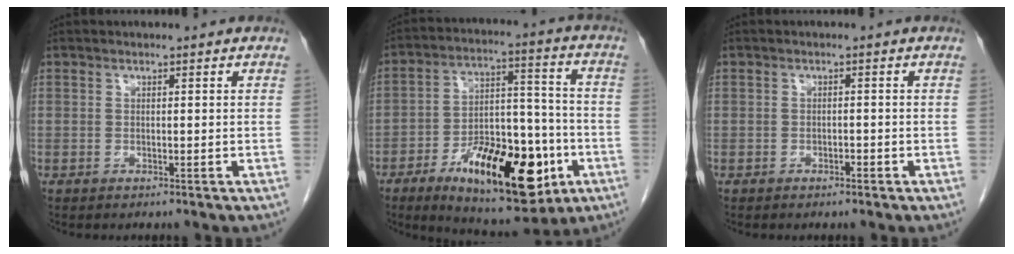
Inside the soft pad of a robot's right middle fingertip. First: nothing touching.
{"total": 20.6, "force": [-8.9, 7.5, 17.1], "torque": [-0.254, 0.007, -0.126]}
{"total": 1.0, "force": [-0.6, 0.5, 0.6], "torque": [-0.008, 0.001, -0.005]}